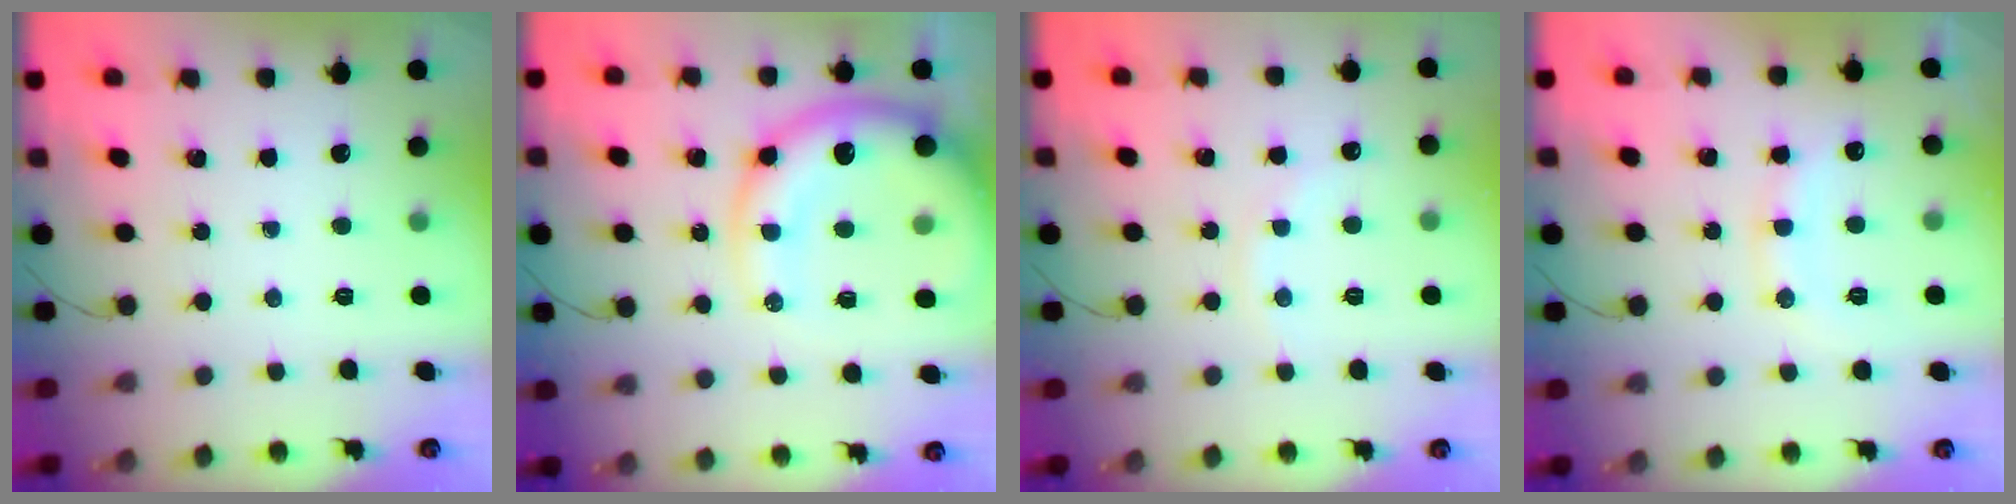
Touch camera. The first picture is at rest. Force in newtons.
{"total": 17.4, "press": 16.9, "slide": 4.4}
{"total": 5.5, "press": 5.2, "slide": 1.8}
{"total": 11.3, "press": 11.3, "slide": 1.2}